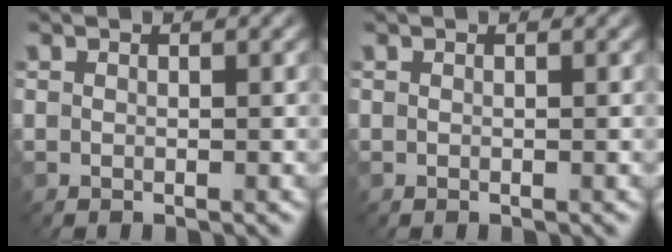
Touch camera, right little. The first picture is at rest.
{"total": 0.0}